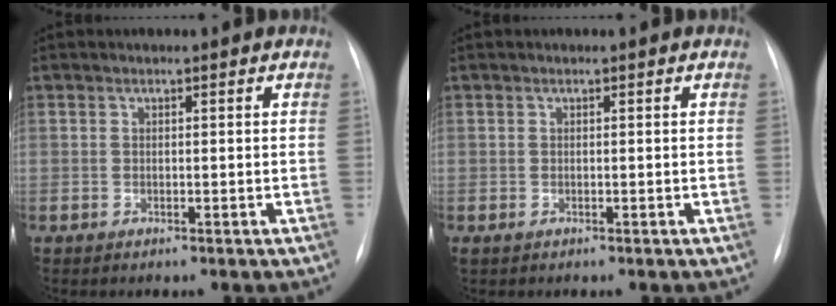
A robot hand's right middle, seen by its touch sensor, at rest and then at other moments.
{"total": 0.0}